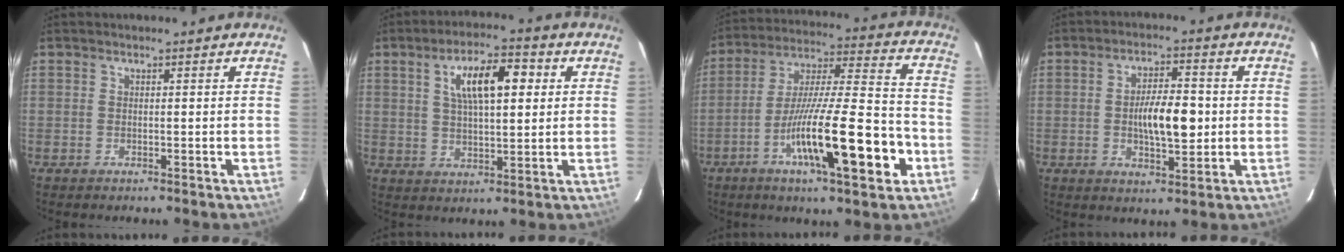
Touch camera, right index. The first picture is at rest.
{"total": 9.9, "force": [3.0, 3.0, 9.0], "torque": [-0.159, 0.021, 0.052]}
{"total": 19.3, "force": [-7.5, 2.0, 17.6], "torque": [-0.295, -0.007, -0.120]}
{"total": 8.3, "force": [-0.4, 2.6, 7.9], "torque": [-0.139, 0.006, -0.005]}